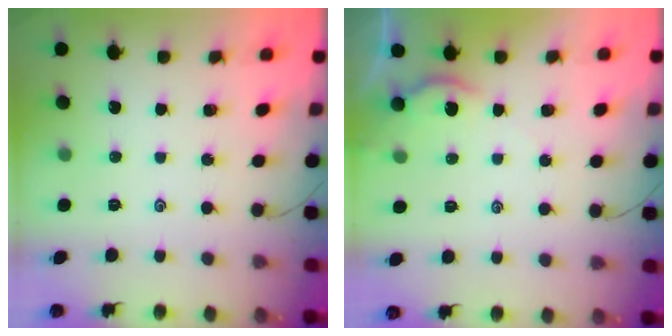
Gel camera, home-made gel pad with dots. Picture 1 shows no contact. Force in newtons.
{"total": 2.3, "press": 2.2, "slide": 0.4}